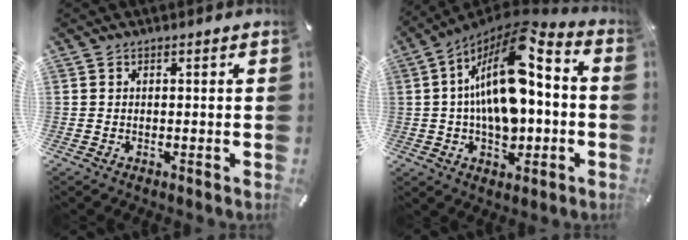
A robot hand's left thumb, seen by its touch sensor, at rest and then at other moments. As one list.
[{"total": 17.8, "force": [1.3, 10.2, 14.5], "torque": [-0.265, -0.015, 0.020]}]